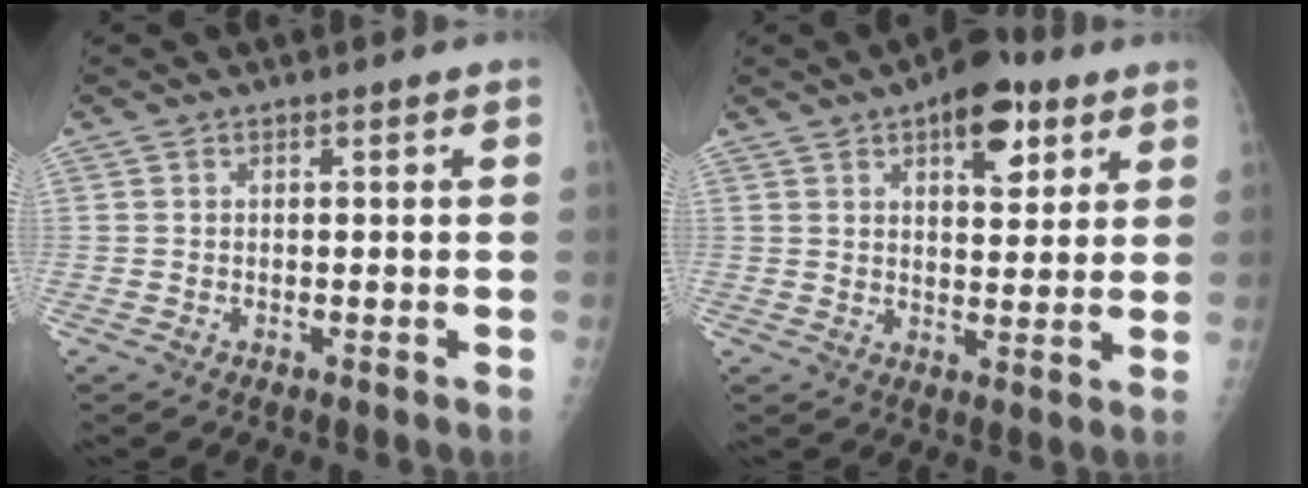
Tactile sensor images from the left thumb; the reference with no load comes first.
{"total": 9.9, "force": [5.2, 4.8, 6.9], "torque": [-0.071, -0.019, 0.070]}